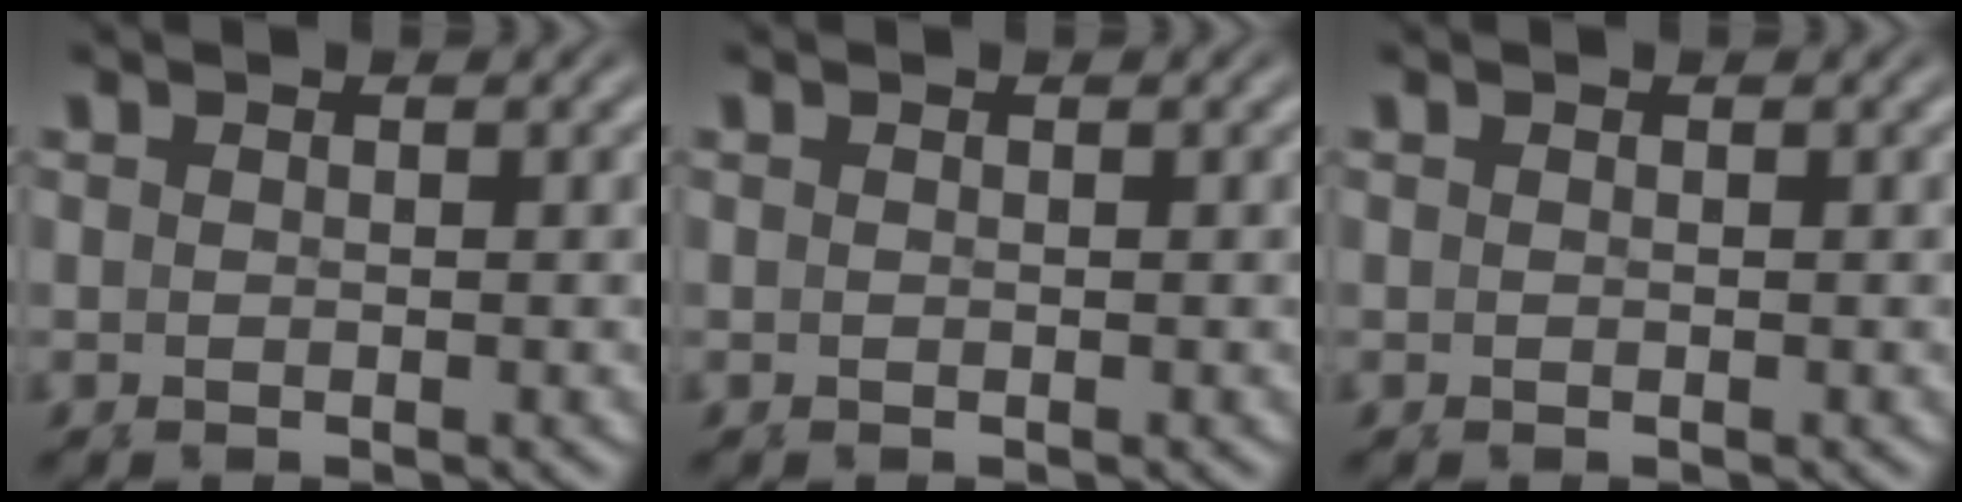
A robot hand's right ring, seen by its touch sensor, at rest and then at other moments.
{"total": 0.0}
{"total": 0.0}